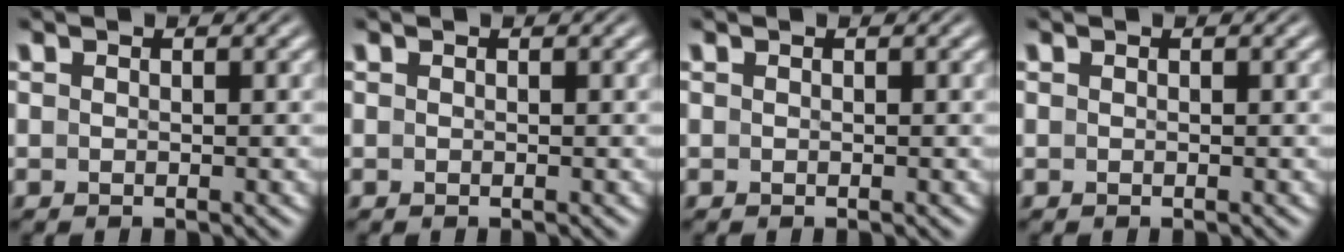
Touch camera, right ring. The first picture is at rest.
{"total": 0.0}
{"total": 0.0}
{"total": 0.0}